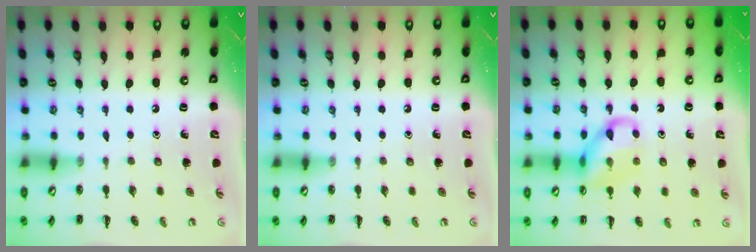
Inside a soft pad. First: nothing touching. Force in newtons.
{"total": 0.0}
{"total": 11.6, "press": 11.5, "slide": 1.7}